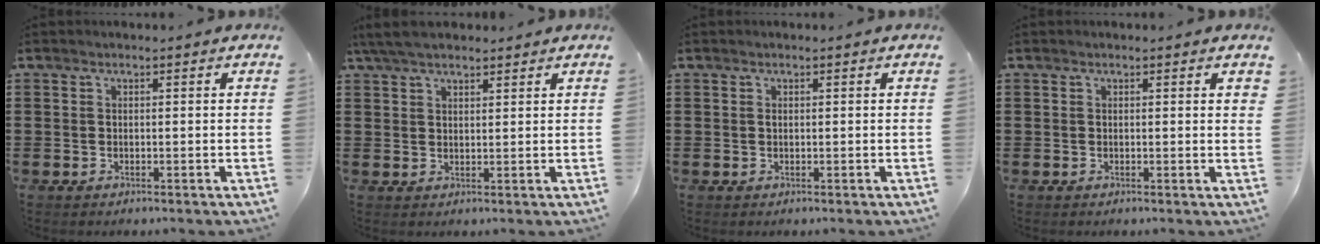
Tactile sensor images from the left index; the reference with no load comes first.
{"total": 4.2, "force": [3.4, 1.3, 2.1], "torque": [-0.050, 0.002, 0.064]}
{"total": 0.0}
{"total": 0.8, "force": [0.3, 0.1, 0.7], "torque": [-0.007, -0.001, 0.004]}